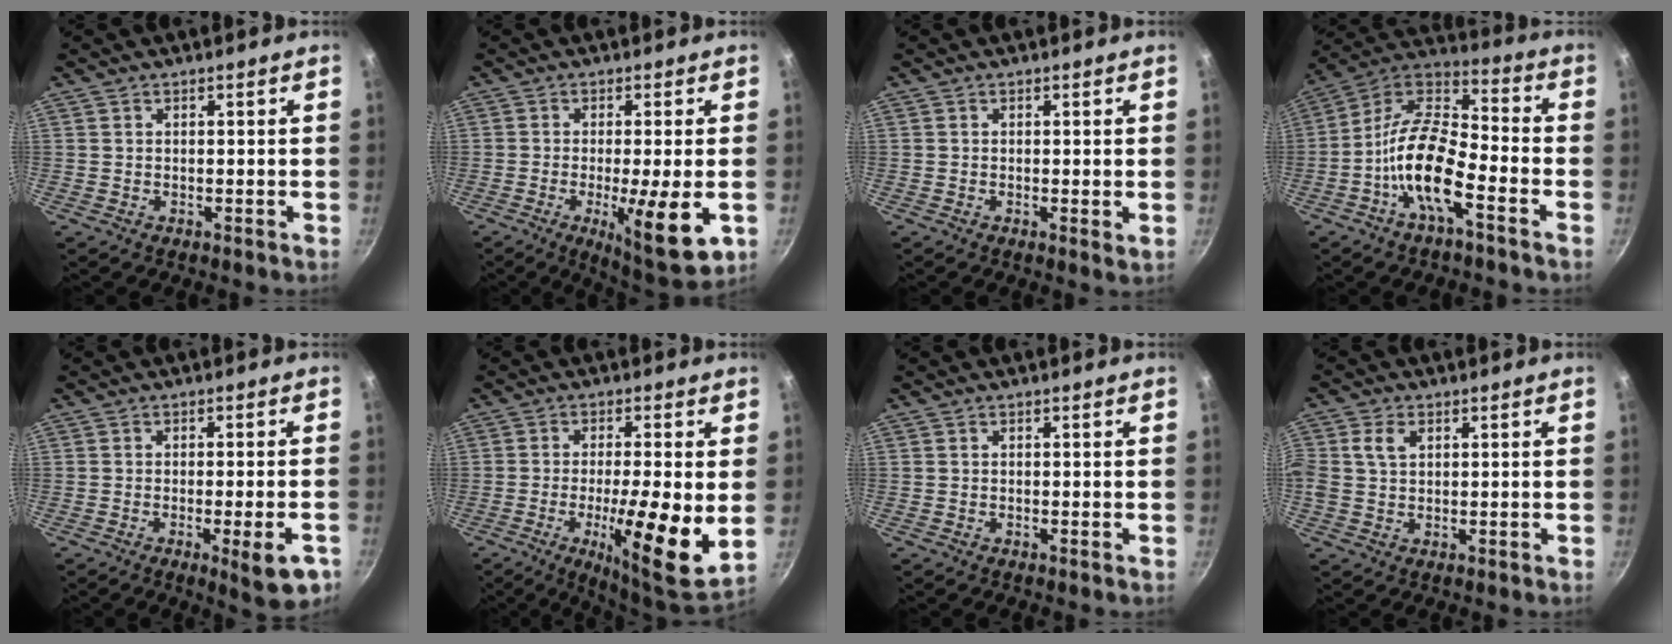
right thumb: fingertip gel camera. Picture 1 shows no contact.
{"total": 11.8, "force": [-2.9, 2.2, 11.3], "torque": [-0.174, -0.008, -0.038]}
{"total": 1.3, "force": [0.0, 0.2, 1.2], "torque": [-0.019, -0.009, -0.003]}
{"total": 15.1, "force": [-6.2, 5.7, 12.6], "torque": [-0.232, 0.052, -0.139]}
{"total": 8.1, "force": [-3.5, 1.7, 7.1], "torque": [-0.078, 0.005, -0.042]}
{"total": 15.5, "force": [-2.4, 3.0, 15.0], "torque": [-0.223, -0.017, -0.042]}
{"total": 0.0}
{"total": 4.9, "force": [1.3, 3.4, 3.2], "torque": [-0.060, 0.005, 0.020]}